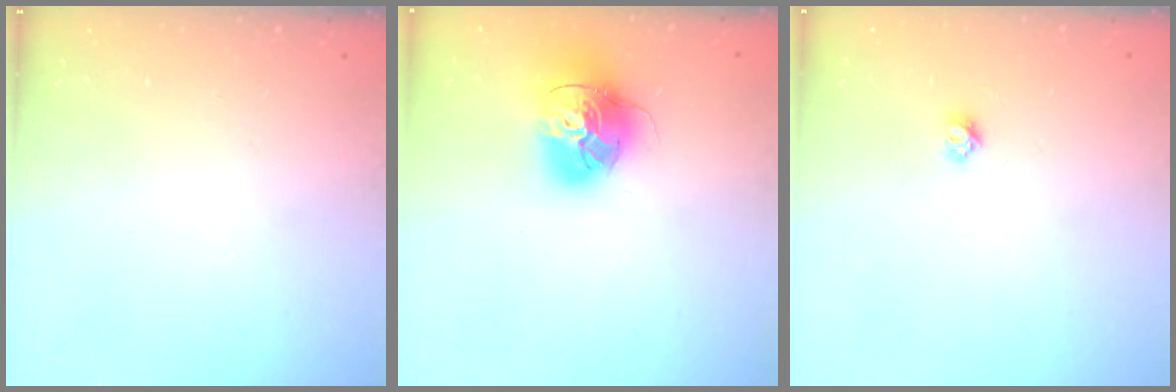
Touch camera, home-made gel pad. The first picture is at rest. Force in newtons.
{"total": 17.1, "press": 17.0, "slide": 1.9}
{"total": 3.4, "press": 3.4, "slide": 0.4}